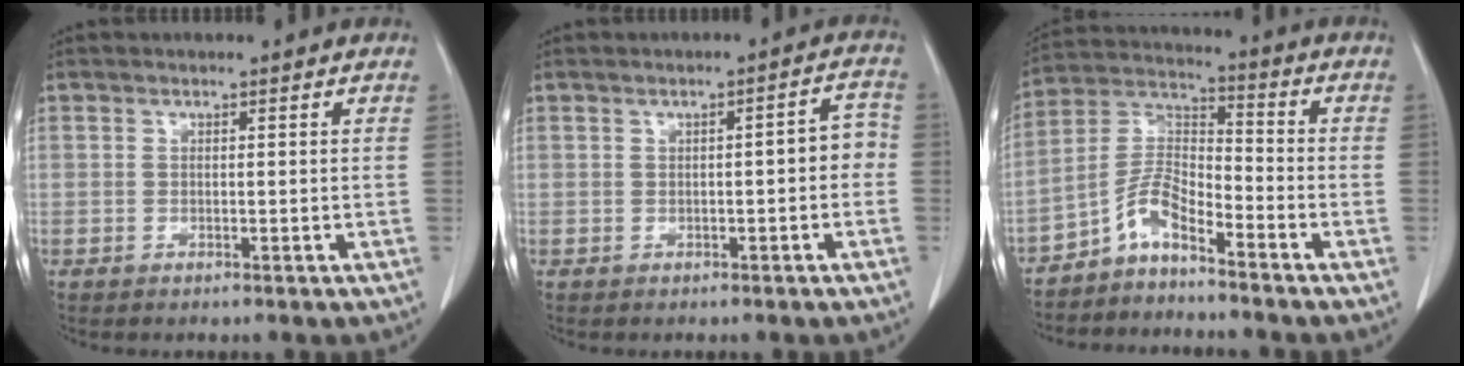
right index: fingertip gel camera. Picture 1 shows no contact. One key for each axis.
{"total": 3.5, "fx": -0.5, "fy": 1.1, "fz": 3.3, "tx": -0.037, "ty": 0.020, "tz": -0.008}
{"total": 6.7, "fx": -5.0, "fy": 1.6, "fz": 4.0, "tx": -0.087, "ty": 0.016, "tz": -0.104}